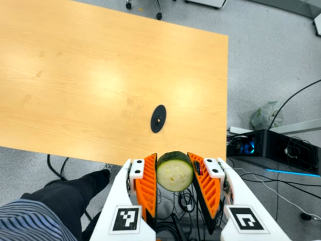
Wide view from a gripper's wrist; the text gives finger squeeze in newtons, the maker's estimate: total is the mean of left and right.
{"total": 13.1, "left": 12.5, "right": 13.7}